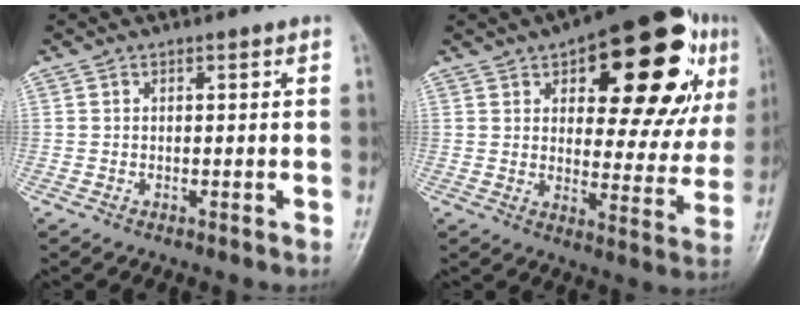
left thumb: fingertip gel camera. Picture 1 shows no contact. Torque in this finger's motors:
{"motor_torque": [2.26, 2.75, 1.58, -1.19, 0.15]}